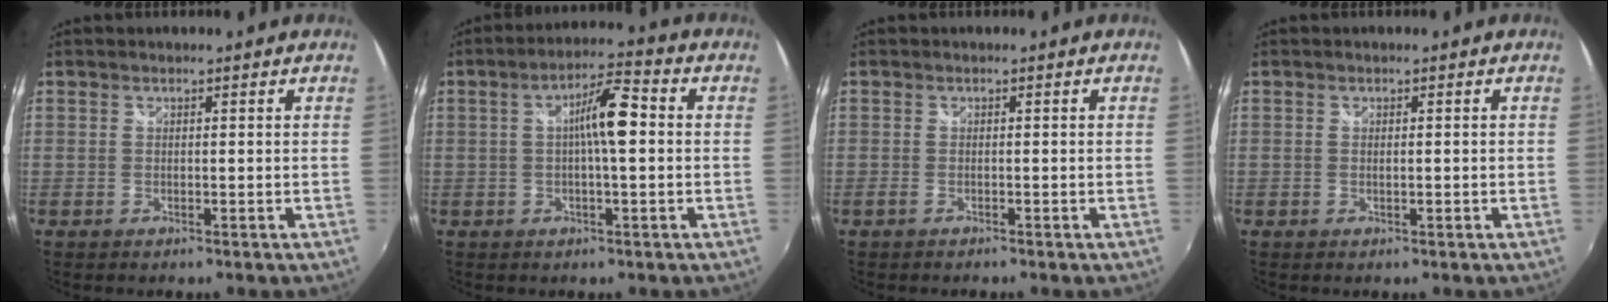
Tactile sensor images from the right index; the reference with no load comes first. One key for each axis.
{"total": 7.4, "fx": 0.4, "fy": 1.3, "fz": 7.3, "tx": -0.122, "ty": 0.016, "tz": 0.006}
{"total": 1.0, "fx": -0.8, "fy": 0.2, "fz": 0.5, "tx": -0.011, "ty": -0.003, "tz": -0.016}
{"total": 0.7, "fx": -0.2, "fy": 0.3, "fz": 0.6, "tx": -0.009, "ty": -0.001, "tz": -0.003}